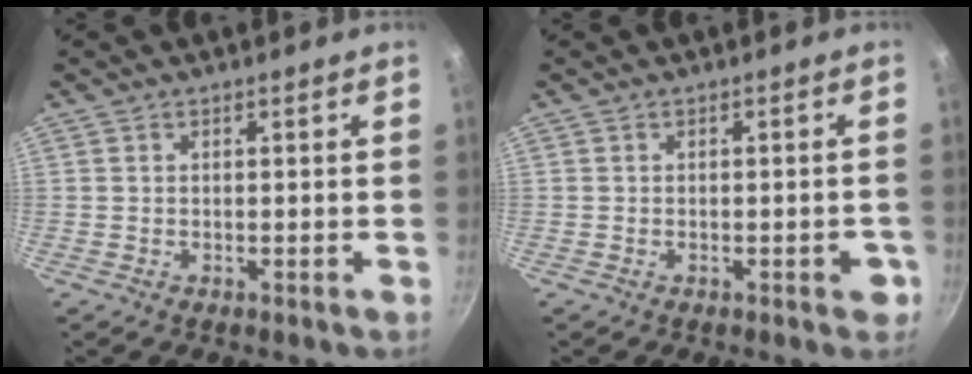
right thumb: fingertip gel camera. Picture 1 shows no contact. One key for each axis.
{"total": 3.0, "fx": -1.2, "fy": 1.3, "fz": 2.5, "tx": -0.015, "ty": 0.007, "tz": -0.017}